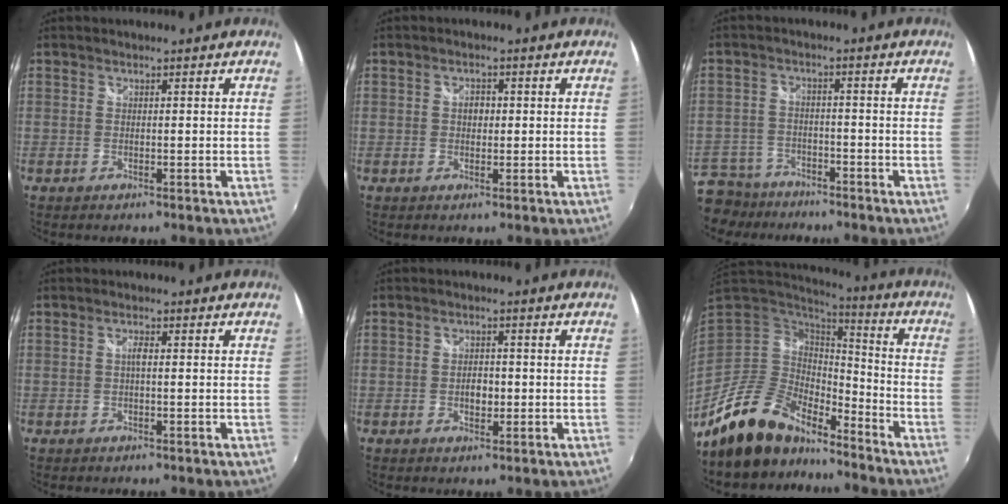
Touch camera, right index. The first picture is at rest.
{"total": 2.0, "force": [0.1, 1.5, 1.3], "torque": [-0.019, 0.005, -0.001]}
{"total": 11.1, "force": [-8.4, 6.7, 2.9], "torque": [-0.101, -0.005, -0.145]}
{"total": 1.3, "force": [-0.1, 0.4, 1.3], "torque": [-0.024, 0.005, -0.004]}
{"total": 3.0, "force": [-0.6, 1.9, 2.2], "torque": [-0.036, 0.002, -0.010]}
{"total": 15.6, "force": [-12.9, 6.2, 6.2], "torque": [-0.141, -0.003, -0.226]}